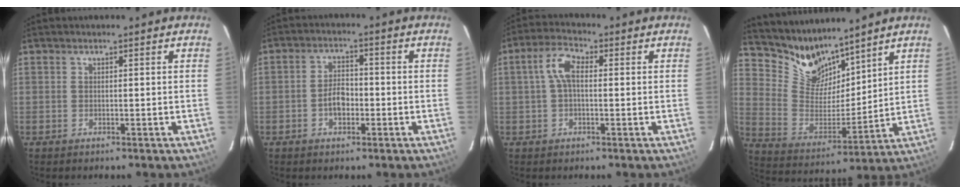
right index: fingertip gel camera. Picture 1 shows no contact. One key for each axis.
{"total": 4.7, "fx": -1.5, "fy": 2.9, "fz": 3.4, "tx": -0.065, "ty": 0.010, "tz": -0.023}
{"total": 5.2, "fx": 0.3, "fy": 2.5, "fz": 4.5, "tx": -0.095, "ty": 0.018, "tz": 0.007}
{"total": 11.5, "fx": 10.1, "fy": 4.6, "fz": 3.0, "tx": -0.072, "ty": -0.006, "tz": 0.205}